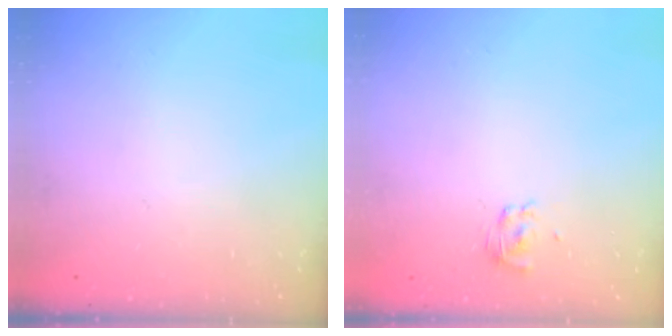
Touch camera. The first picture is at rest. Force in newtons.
{"total": 2.3, "press": 2.1, "slide": 0.9}